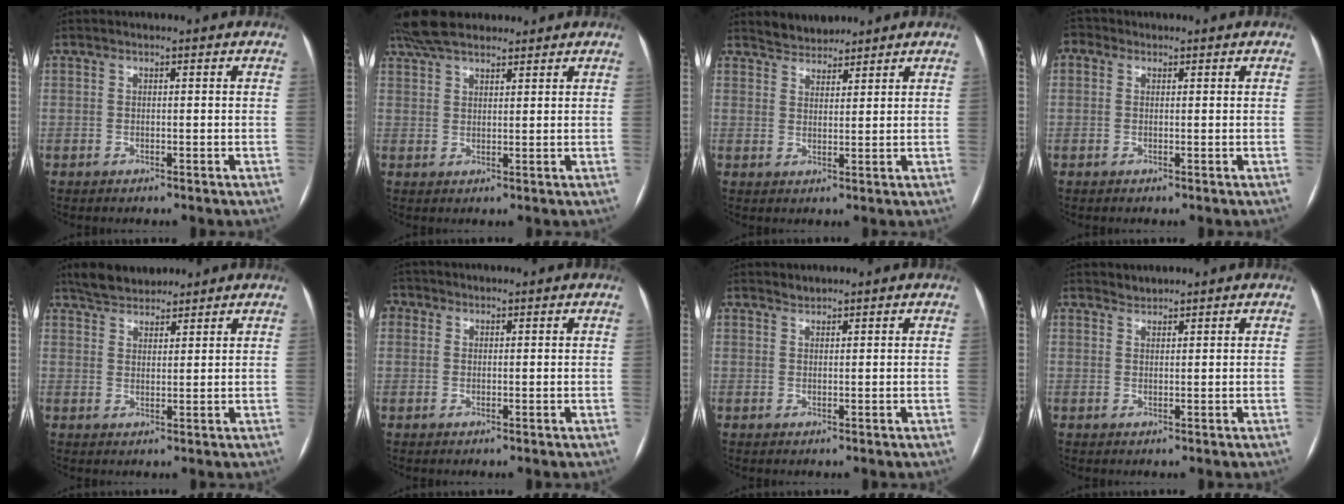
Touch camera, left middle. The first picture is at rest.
{"total": 8.7, "force": [7.2, 2.8, 3.9], "torque": [-0.074, 0.034, 0.131]}
{"total": 3.8, "force": [3.6, 1.2, 0.2], "torque": [-0.007, 0.015, 0.064]}
{"total": 1.1, "force": [0.3, 1.0, 0.4], "torque": [-0.007, 0.008, 0.001]}
{"total": 6.0, "force": [5.4, 2.0, 1.7], "torque": [-0.029, 0.022, 0.099]}
{"total": 1.7, "force": [0.6, 1.6, 0.2], "torque": [0.002, 0.003, 0.008]}
{"total": 1.0, "force": [0.9, 0.1, -0.1], "torque": [-0.005, 0.002, 0.020]}
{"total": 1.2, "force": [1.2, 0.1, -0.3], "torque": [-0.003, 0.003, 0.024]}